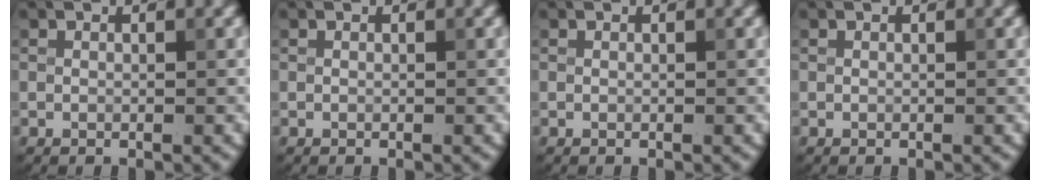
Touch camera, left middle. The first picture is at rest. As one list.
[{"total": 0.0}, {"total": 0.0}, {"total": 0.0}]